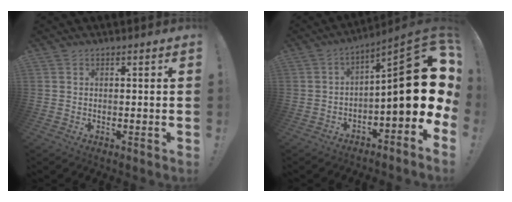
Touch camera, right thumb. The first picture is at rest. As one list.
[{"total": 18.6, "force": [-0.7, 5.5, 17.7], "torque": [-0.253, 0.001, -0.014]}]